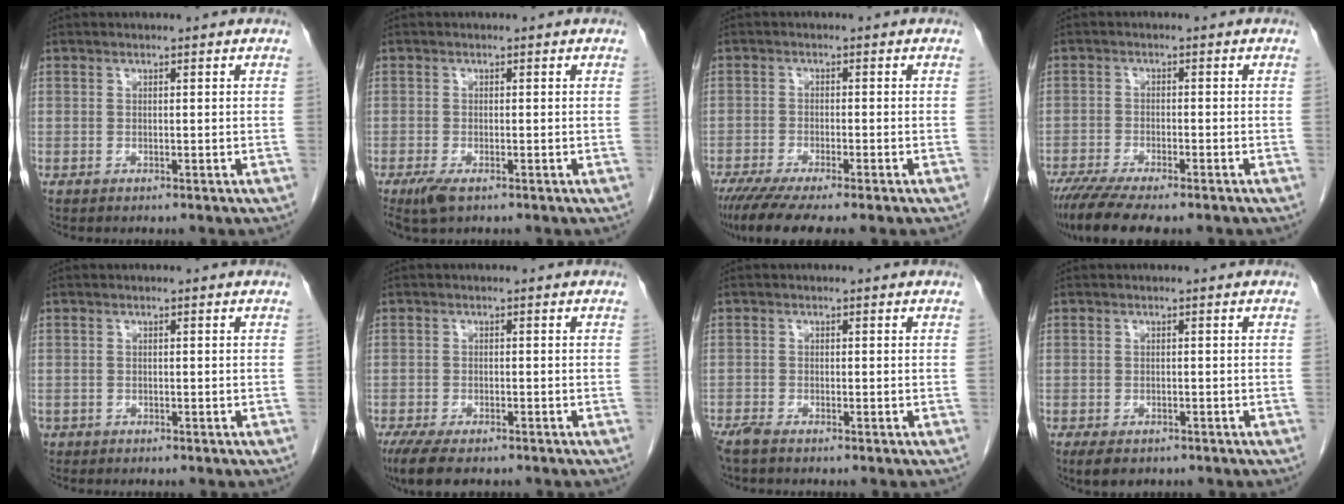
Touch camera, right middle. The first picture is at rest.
{"total": 3.1, "force": [-1.8, 0.9, 2.3], "torque": [-0.053, -0.009, -0.031]}
{"total": 8.9, "force": [-6.9, 0.7, 5.6], "torque": [-0.084, -0.020, -0.110]}
{"total": 9.4, "force": [-7.5, 1.5, 5.4], "torque": [-0.084, -0.016, -0.118]}
{"total": 0.5, "force": [-0.2, 0.5, 0.0], "torque": [-0.003, 0.003, -0.002]}
{"total": 7.1, "force": [-5.3, 2.3, 4.2], "torque": [-0.071, -0.015, -0.084]}
{"total": 2.2, "force": [-1.8, 0.3, 1.2], "torque": [-0.028, -0.008, -0.038]}
{"total": 3.9, "force": [-2.7, 1.9, 2.0], "torque": [-0.032, -0.006, -0.037]}